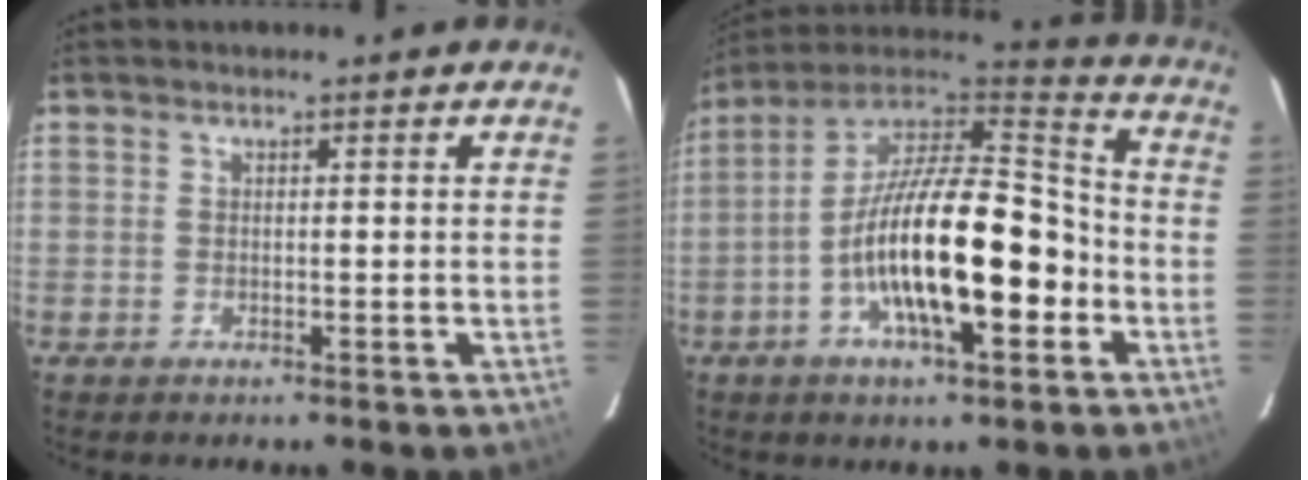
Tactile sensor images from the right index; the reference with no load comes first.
{"total": 21.1, "force": [-6.5, 7.4, 18.6], "torque": [-0.333, 0.000, -0.120]}